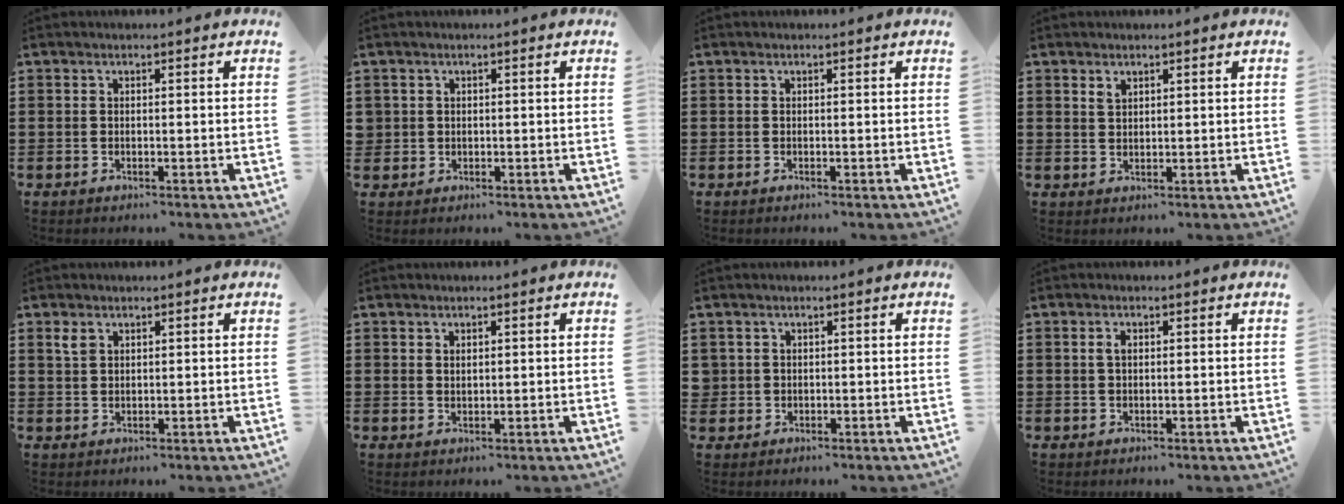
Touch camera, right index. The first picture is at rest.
{"total": 1.3, "force": [0.1, 1.2, 0.0], "torque": [-0.004, 0.007, 0.000]}
{"total": 0.0}
{"total": 1.4, "force": [1.1, 0.8, 0.5], "torque": [-0.011, 0.003, 0.021]}
{"total": 2.0, "force": [1.3, 1.2, 1.0], "torque": [-0.024, 0.003, 0.024]}
{"total": 1.0, "force": [0.8, 0.5, 0.2], "torque": [-0.005, 0.004, 0.015]}
{"total": 1.4, "force": [0.2, 1.4, 0.0], "torque": [-0.004, 0.008, 0.002]}
{"total": 1.4, "force": [0.3, 0.8, 1.2], "torque": [-0.025, 0.006, 0.004]}